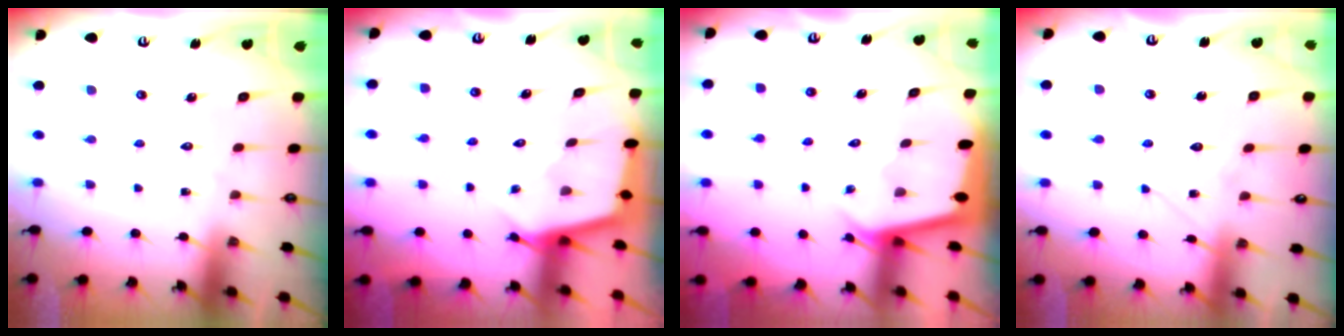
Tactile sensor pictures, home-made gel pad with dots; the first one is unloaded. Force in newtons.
{"total": 2.7, "press": 2.7, "slide": 0.2}
{"total": 2.3, "press": 2.3, "slide": 0.1}
{"total": 9.6, "press": 9.6, "slide": 0.7}